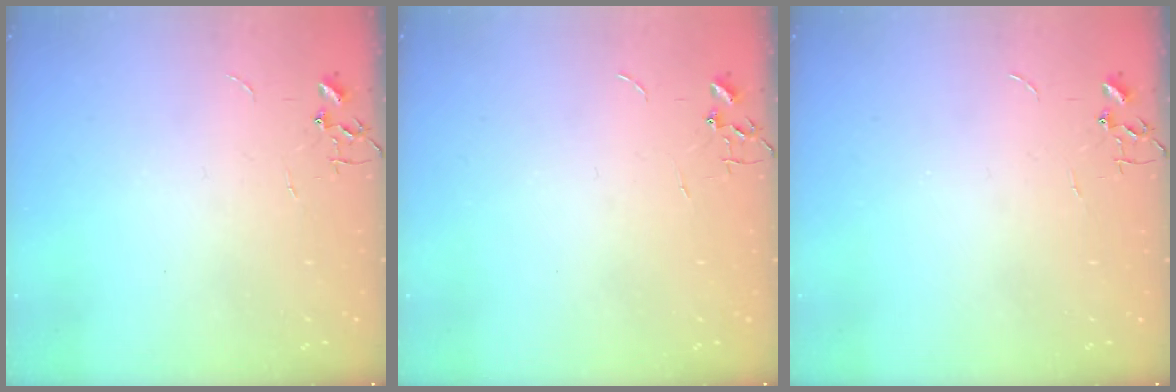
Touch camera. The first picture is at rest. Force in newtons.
{"total": 0.0}
{"total": 0.0}